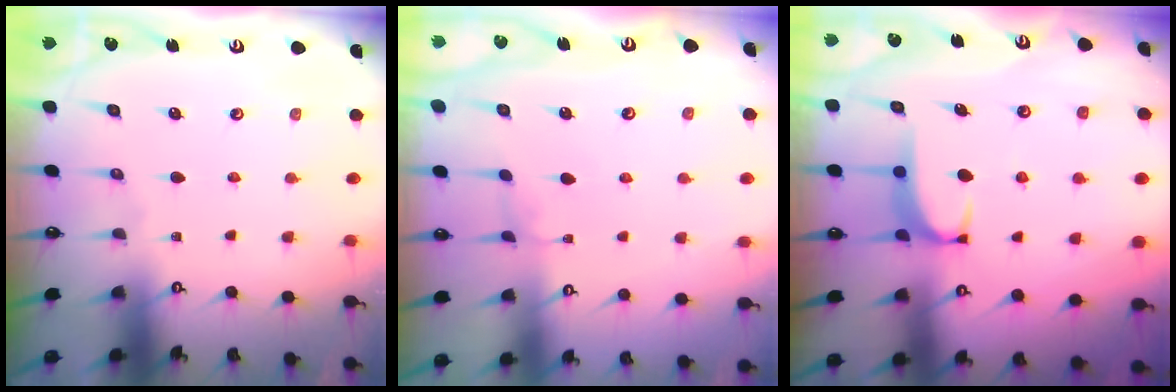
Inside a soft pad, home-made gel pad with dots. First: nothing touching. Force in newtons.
{"total": 2.6, "press": 2.6, "slide": 0.2}
{"total": 1.6, "press": 1.6, "slide": 0.5}